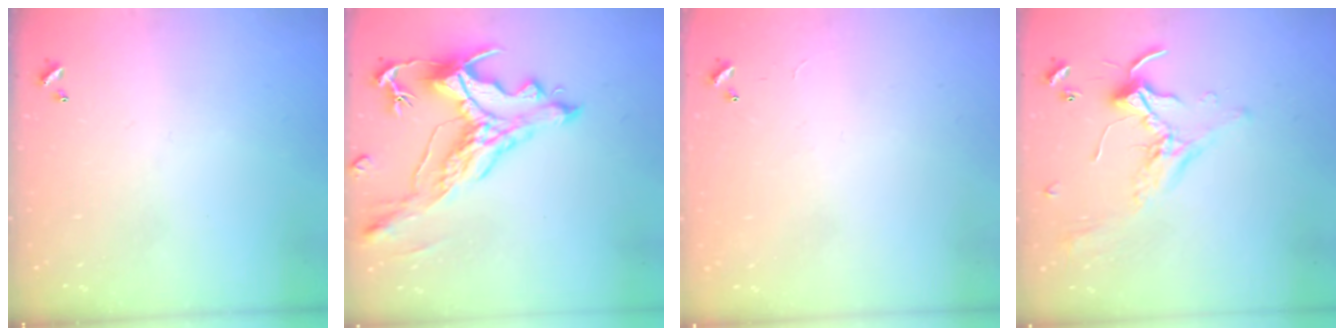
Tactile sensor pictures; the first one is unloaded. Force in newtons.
{"total": 2.9, "press": 2.6, "slide": 1.5}
{"total": 7.2, "press": 7.2, "slide": 0.5}
{"total": 1.7, "press": 1.6, "slide": 0.2}